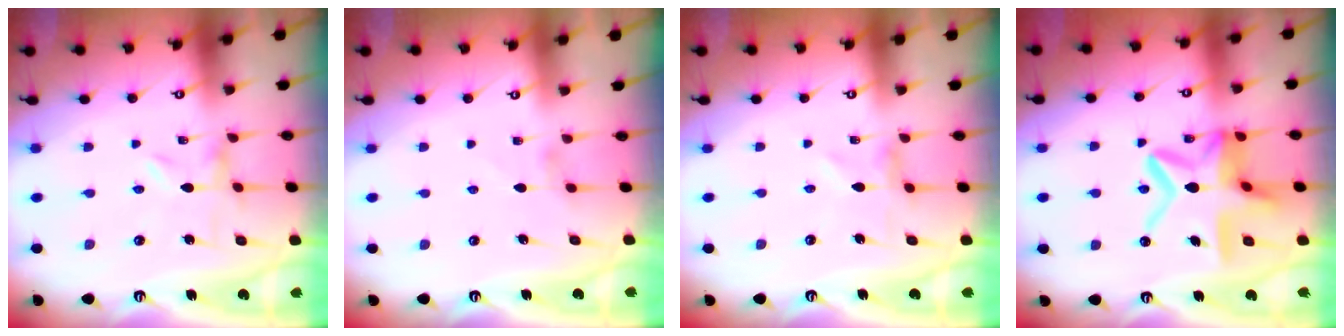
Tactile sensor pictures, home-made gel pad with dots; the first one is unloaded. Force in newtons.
{"total": 0.7, "press": 0.6, "slide": 0.3}
{"total": 1.8, "press": 1.8, "slide": 0.2}
{"total": 16.7, "press": 16.7, "slide": 1.4}